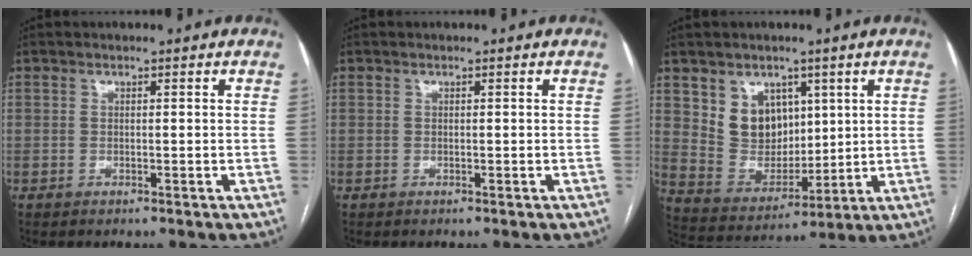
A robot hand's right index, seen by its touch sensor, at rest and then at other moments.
{"total": 0.0}
{"total": 9.1, "force": [4.0, 6.9, 4.5], "torque": [-0.089, 0.017, 0.094]}